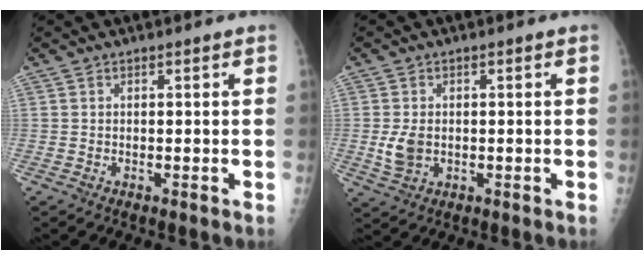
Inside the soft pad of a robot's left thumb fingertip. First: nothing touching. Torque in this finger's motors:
{"motor_torque": [-0.29, 0.31, 0.47, 0.10, 0.15]}